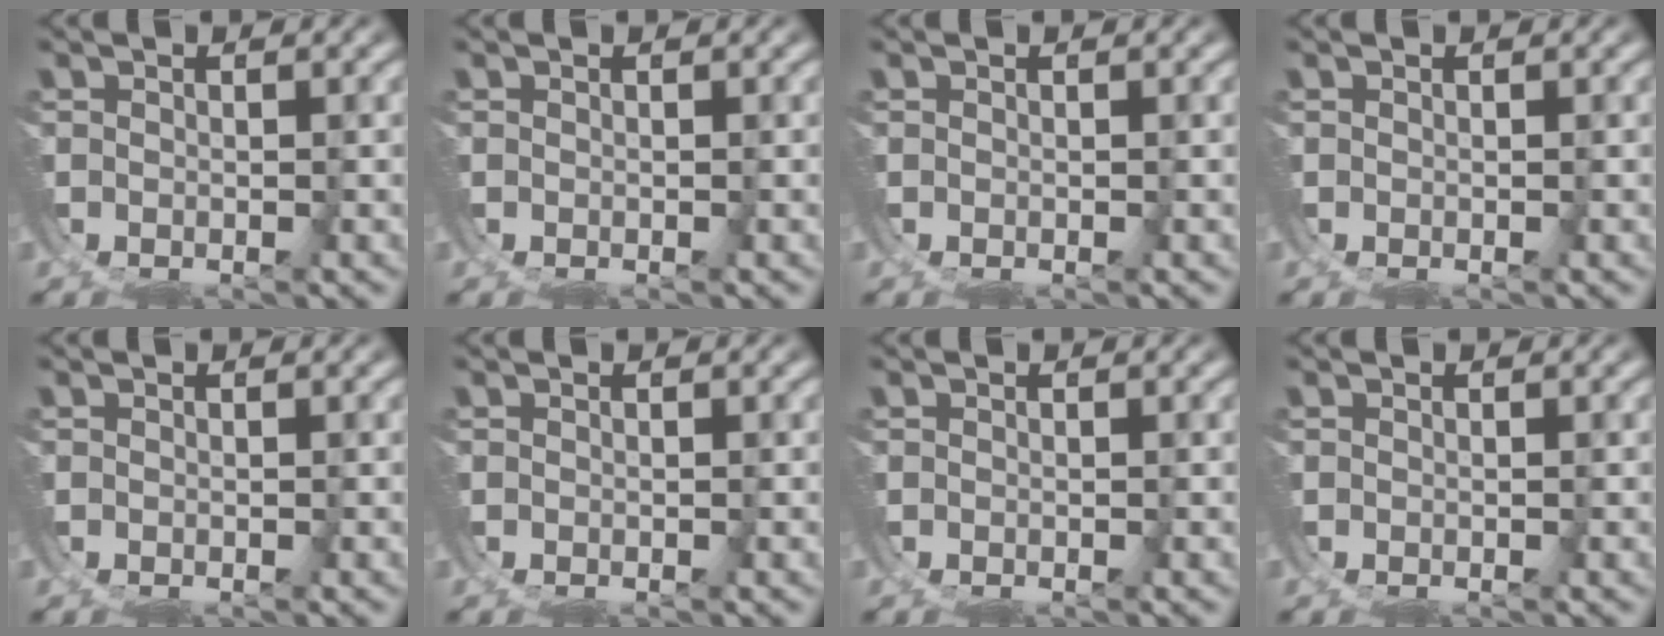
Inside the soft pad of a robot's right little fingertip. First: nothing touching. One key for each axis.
{"total": 0.0}
{"total": 0.0}
{"total": 0.0}
{"total": 0.0}
{"total": 0.0}
{"total": 0.0}
{"total": 0.0}